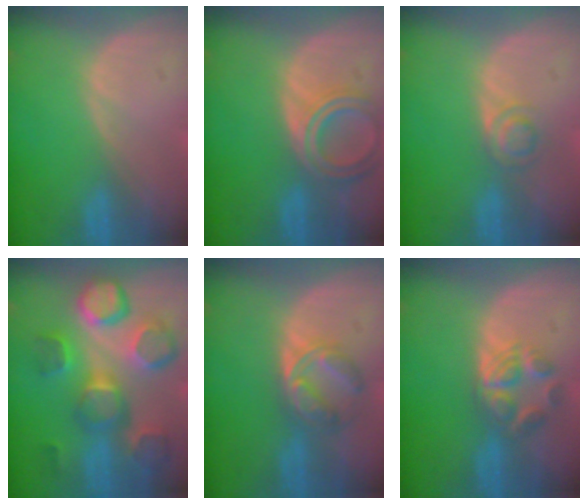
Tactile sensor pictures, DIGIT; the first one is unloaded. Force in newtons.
{"total": 6.7, "press": 6.1, "slide": 2.8}
{"total": 3.0, "press": 2.9, "slide": 0.2}
{"total": 12.4, "press": 11.1, "slide": 5.6}
{"total": 5.8, "press": 5.5, "slide": 1.7}
{"total": 6.0, "press": 5.1, "slide": 3.1}